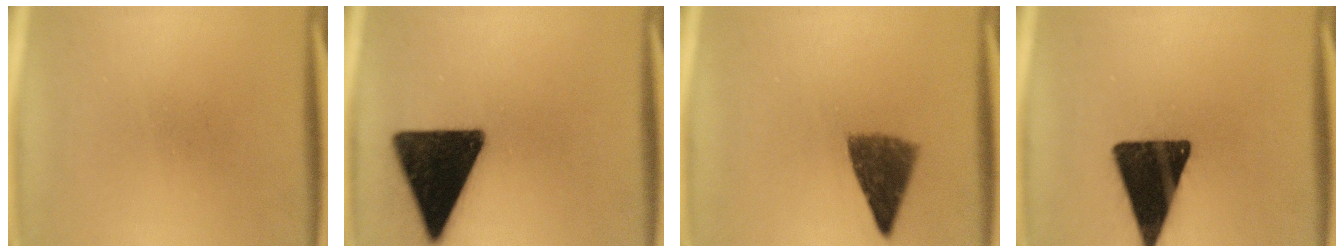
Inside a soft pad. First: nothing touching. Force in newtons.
{"total": 17.5}
{"total": 7.2}
{"total": 17.7}